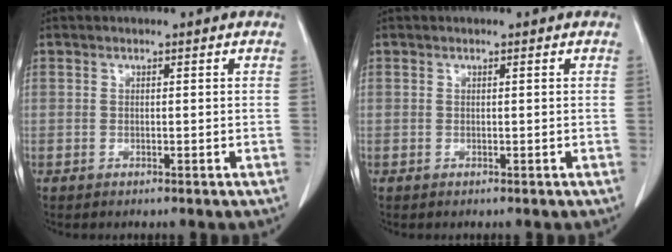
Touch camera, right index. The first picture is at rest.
{"total": 0.0}